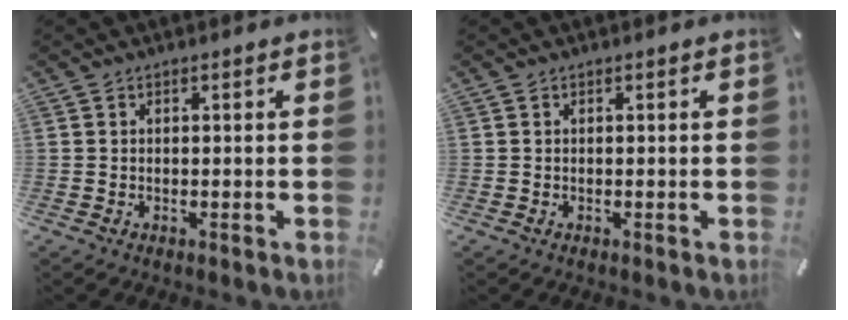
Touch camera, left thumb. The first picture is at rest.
{"total": 0.0}